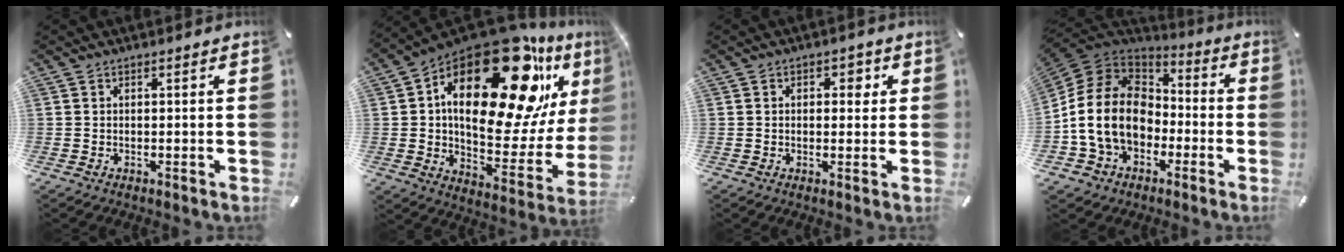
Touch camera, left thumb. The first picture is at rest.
{"total": 32.2, "force": [15.1, 15.2, 24.0], "torque": [-0.368, -0.107, 0.252]}
{"total": 2.8, "force": [0.6, 2.0, 2.0], "torque": [-0.017, 0.000, 0.002]}
{"total": 15.8, "force": [-3.2, 13.0, 8.5], "torque": [-0.202, 0.020, -0.062]}